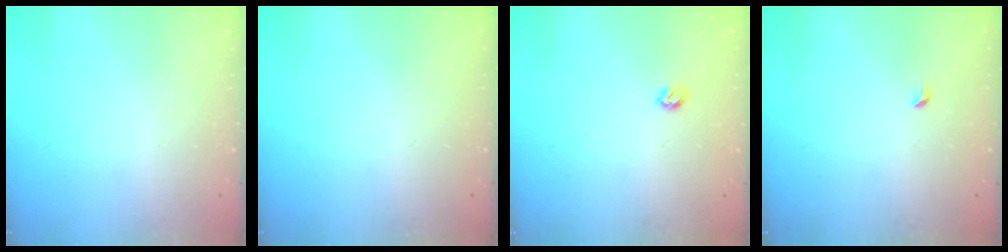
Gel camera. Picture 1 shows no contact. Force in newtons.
{"total": 0.0}
{"total": 5.3, "press": 5.3, "slide": 0.7}
{"total": 2.7, "press": 2.6, "slide": 0.6}